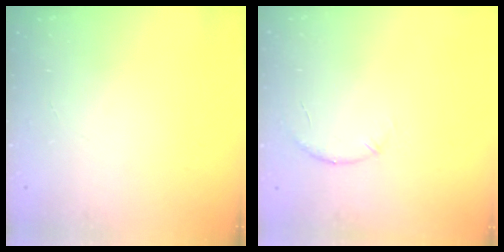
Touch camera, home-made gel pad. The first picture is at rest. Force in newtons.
{"total": 5.7, "press": 5.6, "slide": 1.3}